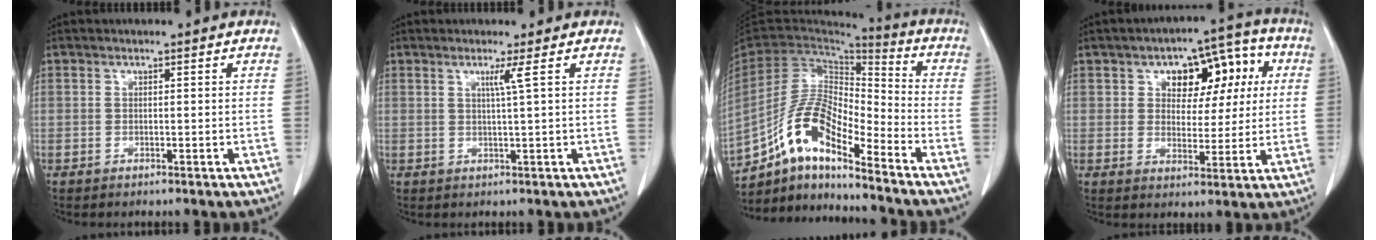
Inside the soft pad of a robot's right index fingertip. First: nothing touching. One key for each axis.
{"total": 2.0, "fx": 0.9, "fy": -0.9, "fz": 1.5, "tx": -0.032, "ty": -0.006, "tz": 0.018}
{"total": 13.1, "fx": -9.3, "fy": 3.3, "fz": 8.6, "tx": -0.173, "ty": 0.025, "tz": -0.171}
{"total": 10.7, "fx": 3.3, "fy": 5.9, "fz": 8.3, "tx": -0.098, "ty": 0.040, "tz": 0.048}